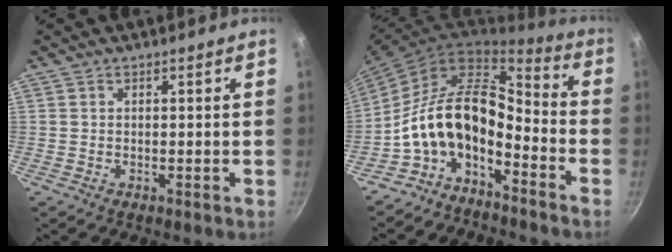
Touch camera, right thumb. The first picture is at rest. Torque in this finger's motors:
{"motor_torque": [0.48, 0.90, 1.38, -1.38, 0.30]}